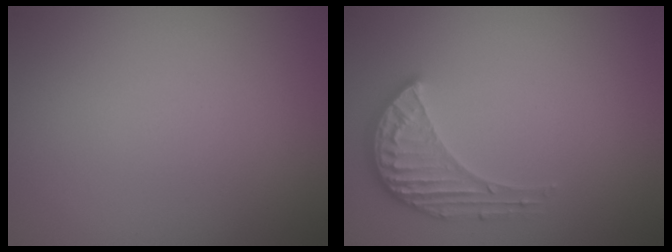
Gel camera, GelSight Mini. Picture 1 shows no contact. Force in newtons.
{"total": 3.4, "press": 3.2, "slide": 1.3}